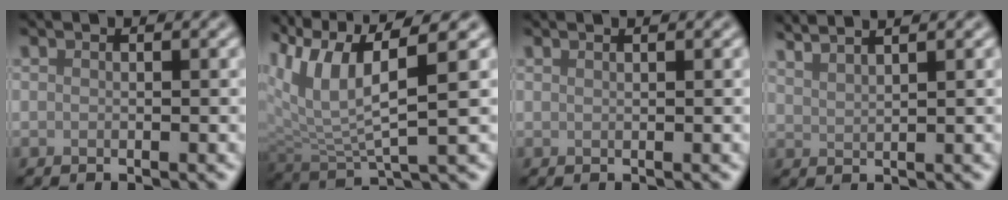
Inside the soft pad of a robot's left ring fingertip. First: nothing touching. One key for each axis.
{"total": 7.5, "fx": 2.9, "fy": 2.4, "fz": 6.5, "tx": -0.142, "ty": 0.002, "tz": 0.056}
{"total": 0.6, "fx": 0.5, "fy": 0.1, "fz": 0.3, "tx": -0.001, "ty": 0.000, "tz": 0.005}
{"total": 4.1, "fx": 3.4, "fy": 1.1, "fz": 2.1, "tx": -0.012, "ty": 0.022, "tz": 0.031}